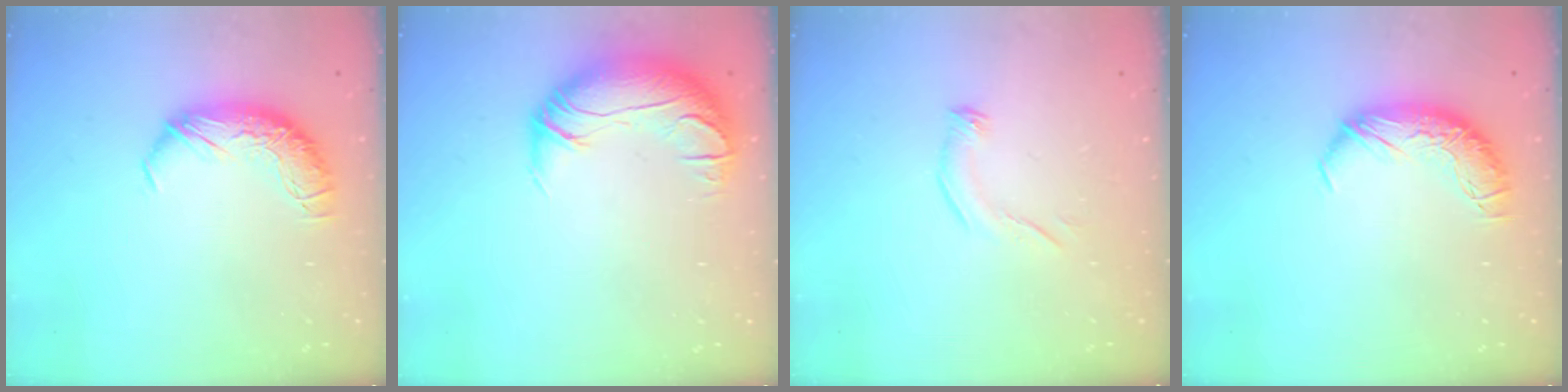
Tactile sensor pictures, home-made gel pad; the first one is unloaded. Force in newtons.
{"total": 3.7, "press": 1.7, "slide": 3.3}
{"total": 4.8, "press": 4.8, "slide": 0.6}
{"total": 0.0}